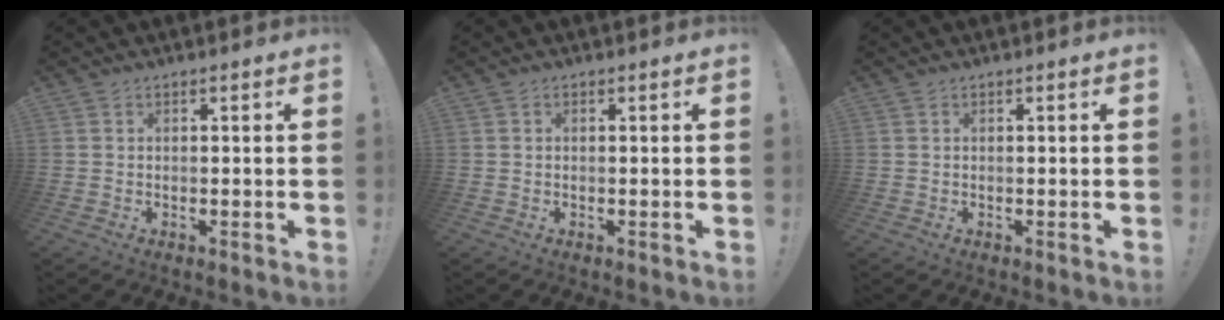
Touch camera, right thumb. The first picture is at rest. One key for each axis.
{"total": 0.0}
{"total": 0.0}